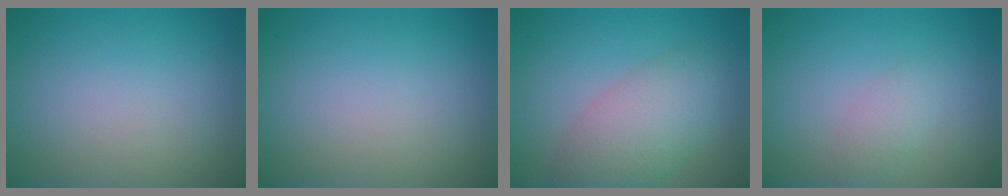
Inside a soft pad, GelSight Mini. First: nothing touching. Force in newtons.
{"total": 0.0}
{"total": 5.5, "press": 5.5, "slide": 0.2}
{"total": 1.6, "press": 1.6, "slide": 0.0}